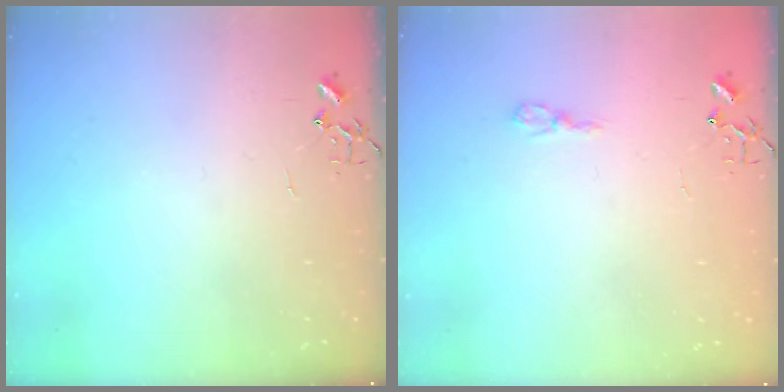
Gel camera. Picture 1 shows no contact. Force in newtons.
{"total": 4.4, "press": 4.4, "slide": 0.7}